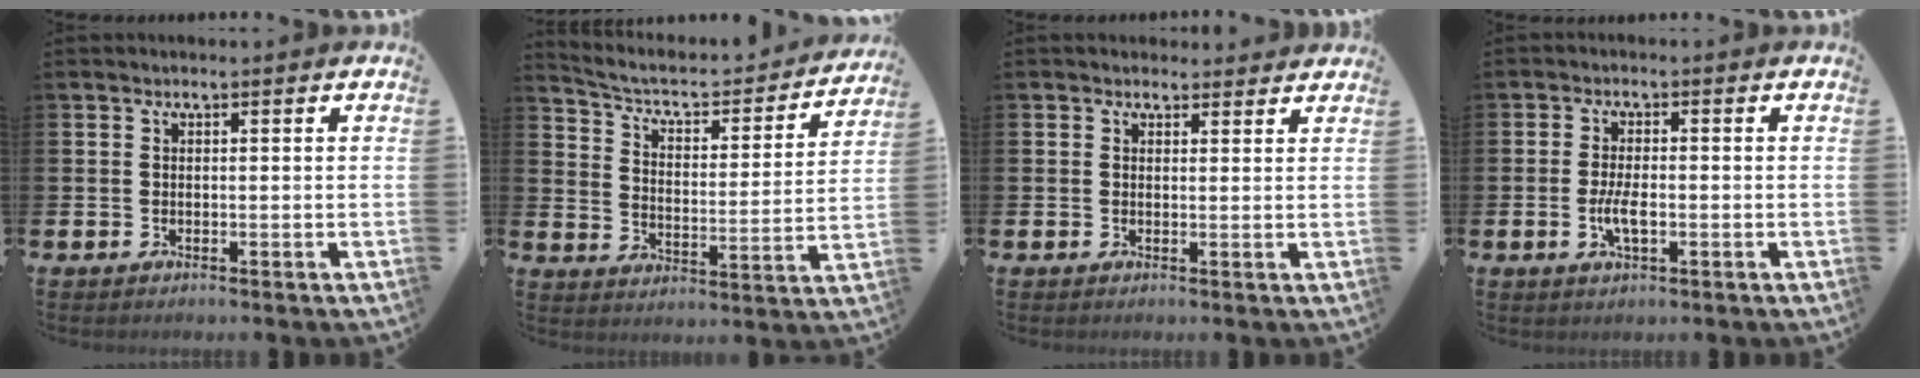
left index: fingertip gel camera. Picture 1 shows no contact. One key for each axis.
{"total": 5.4, "fx": 4.6, "fy": 1.9, "fz": 2.1, "tx": -0.068, "ty": -0.035, "tz": 0.068}
{"total": 1.7, "fx": 1.5, "fy": 0.7, "fz": -0.1, "tx": 0.009, "ty": -0.001, "tz": 0.026}
{"total": 3.5, "fx": -0.8, "fy": 1.3, "fz": 3.1, "tx": -0.057, "ty": -0.004, "tz": -0.016}